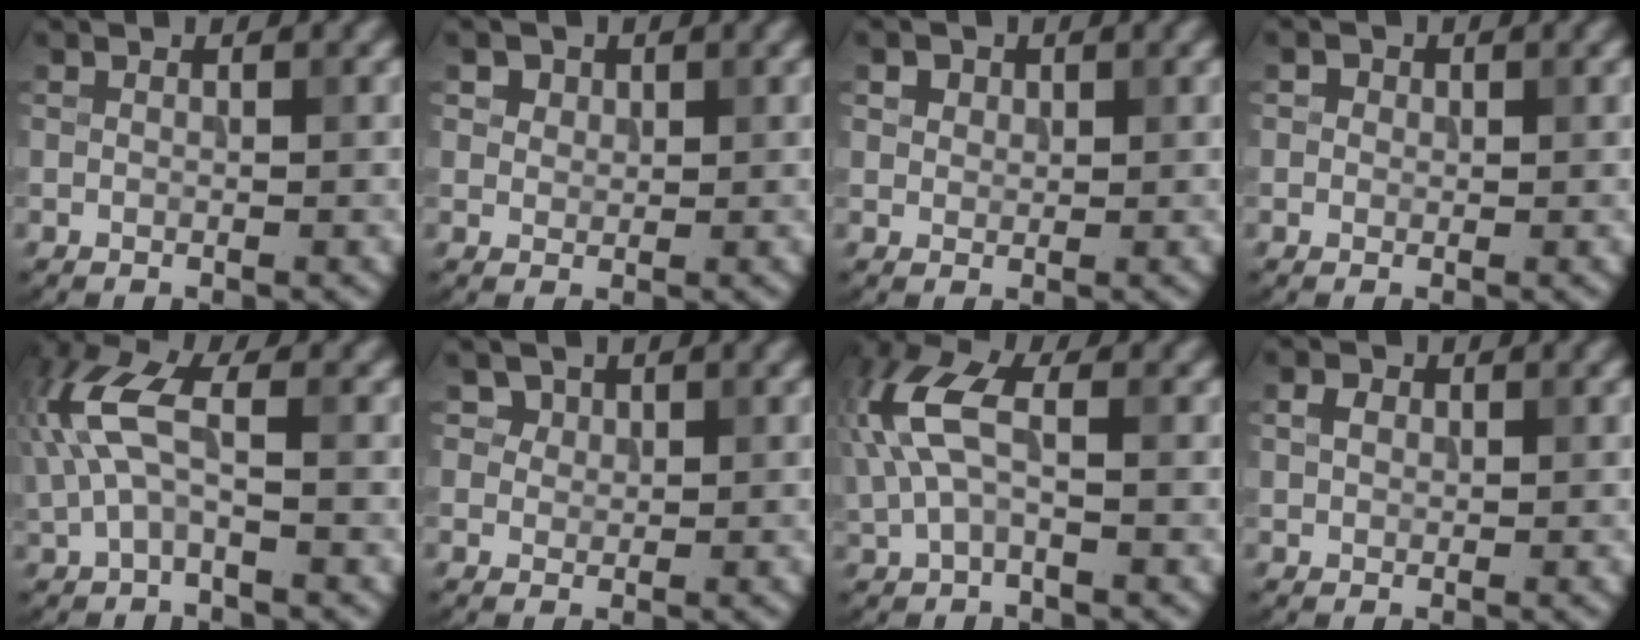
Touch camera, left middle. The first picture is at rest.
{"total": 3.2, "force": [2.1, 2.1, 1.3], "torque": [-0.042, 0.000, 0.039]}
{"total": 3.3, "force": [2.1, 2.2, 1.4], "torque": [-0.043, 0.007, 0.035]}
{"total": 1.2, "force": [0.5, 1.0, 0.4], "torque": [-0.004, 0.001, -0.004]}
{"total": 5.4, "force": [0.5, 2.5, 4.8], "torque": [-0.120, 0.019, 0.003]}
{"total": 2.9, "force": [1.9, 2.0, 0.9], "torque": [-0.030, -0.006, 0.037]}
{"total": 5.8, "force": [0.9, 3.1, 4.8], "torque": [-0.119, 0.018, 0.006]}
{"total": 1.4, "force": [0.4, 1.1, 0.7], "torque": [-0.012, 0.005, 0.004]}